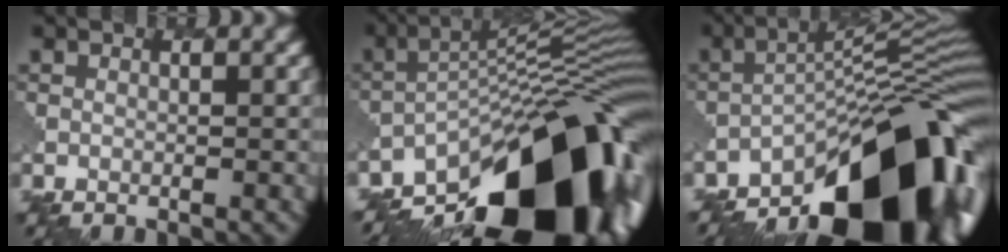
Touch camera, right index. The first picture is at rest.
{"total": 18.4, "force": [-11.1, 6.9, 12.9], "torque": [-0.184, 0.005, -0.186]}
{"total": 16.6, "force": [-10.9, 5.9, 11.0], "torque": [-0.140, 0.011, -0.179]}